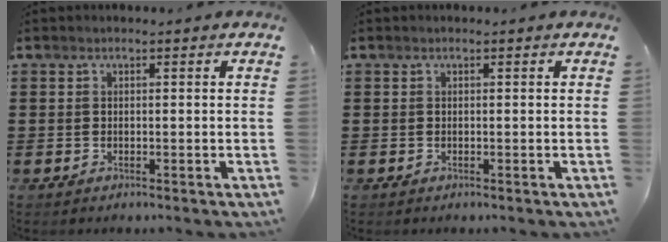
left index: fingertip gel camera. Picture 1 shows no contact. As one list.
[{"total": 0.0}]